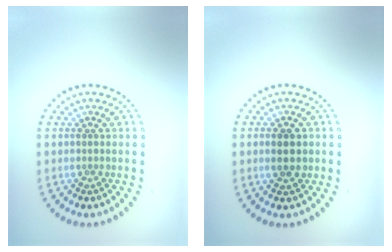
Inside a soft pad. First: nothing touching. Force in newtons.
{"total": 2.4, "press": 2.4, "slide": 0.1}